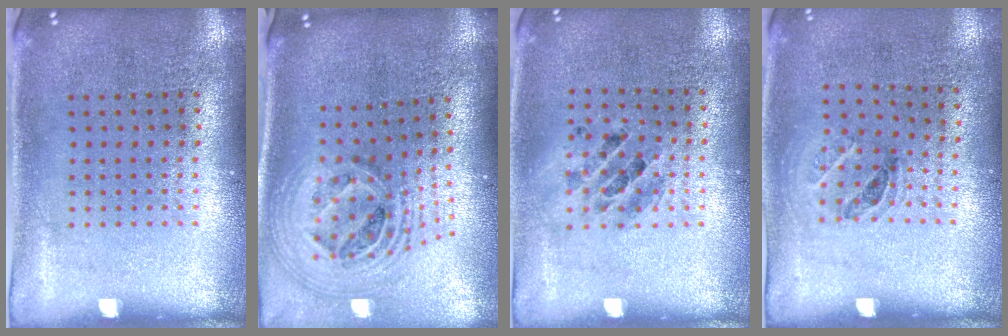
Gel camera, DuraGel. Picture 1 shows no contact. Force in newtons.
{"total": 2.7, "press": 2.0, "slide": 1.9}
{"total": 1.2, "press": 1.1, "slide": 0.4}
{"total": 1.1, "press": 0.7, "slide": 0.9}